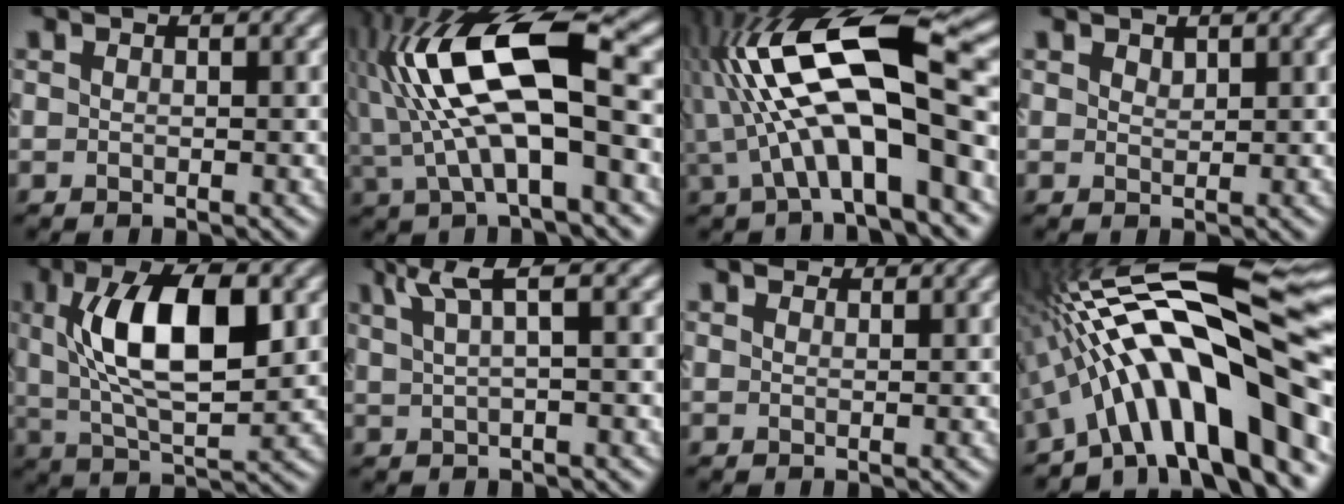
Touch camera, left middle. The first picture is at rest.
{"total": 12.4, "force": [1.1, 4.8, 11.3], "torque": [-0.213, 0.023, 0.012]}
{"total": 13.2, "force": [0.5, 4.4, 12.4], "torque": [-0.211, 0.027, 0.000]}
{"total": 0.8, "force": [0.7, 0.3, 0.1], "torque": [-0.005, -0.001, 0.013]}
{"total": 9.8, "force": [2.5, 3.8, 8.7], "torque": [-0.150, 0.011, 0.039]}
{"total": 3.1, "force": [1.8, 0.5, 2.6], "torque": [-0.043, 0.013, 0.034]}
{"total": 0.9, "force": [0.8, 0.5, 0.1], "torque": [0.001, 0.001, 0.006]}
{"total": 15.5, "force": [-3.5, 4.1, 14.6], "torque": [-0.204, 0.041, -0.062]}